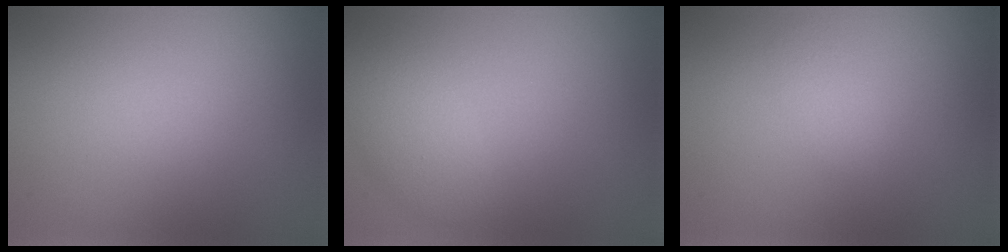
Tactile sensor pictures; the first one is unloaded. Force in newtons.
{"total": 2.3, "press": 2.3, "slide": 0.1}
{"total": 1.1, "press": 1.1, "slide": 0.1}